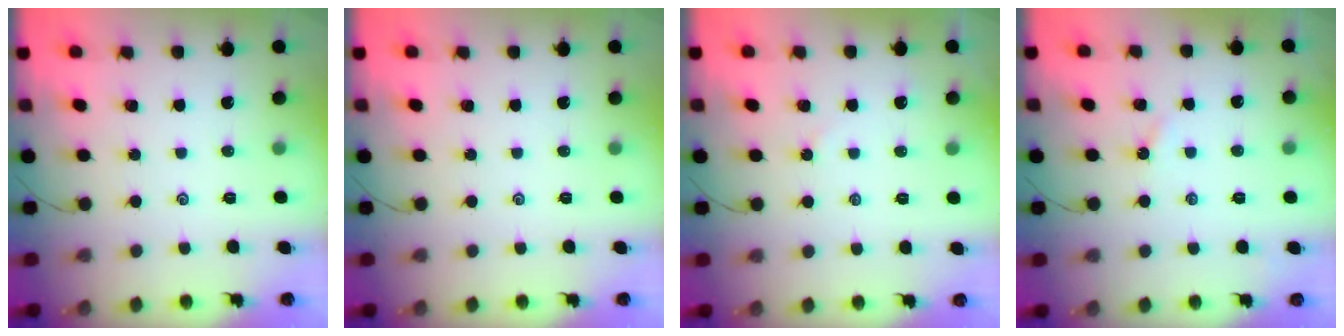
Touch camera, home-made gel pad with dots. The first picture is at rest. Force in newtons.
{"total": 0.0}
{"total": 3.0, "press": 2.9, "slide": 0.3}
{"total": 1.5, "press": 1.5, "slide": 0.3}